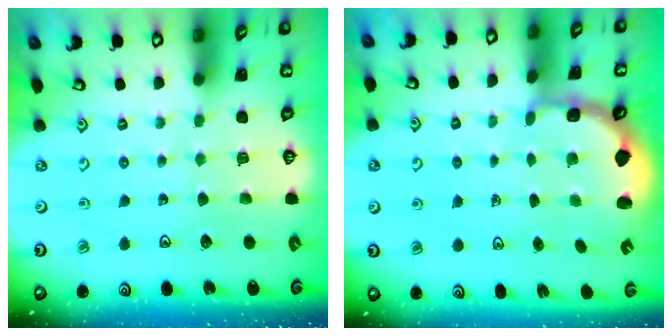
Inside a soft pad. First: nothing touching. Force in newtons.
{"total": 2.4, "press": 2.1, "slide": 1.2}